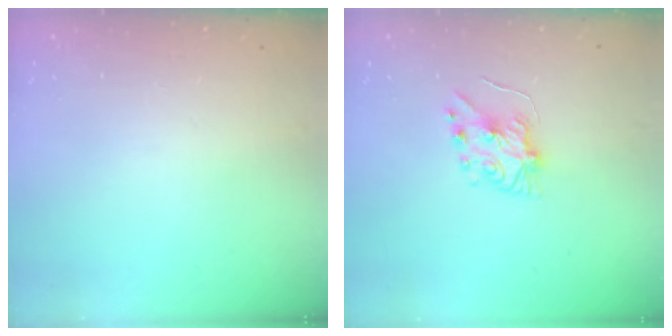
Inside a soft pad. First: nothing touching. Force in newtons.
{"total": 6.6, "press": 6.6, "slide": 0.7}